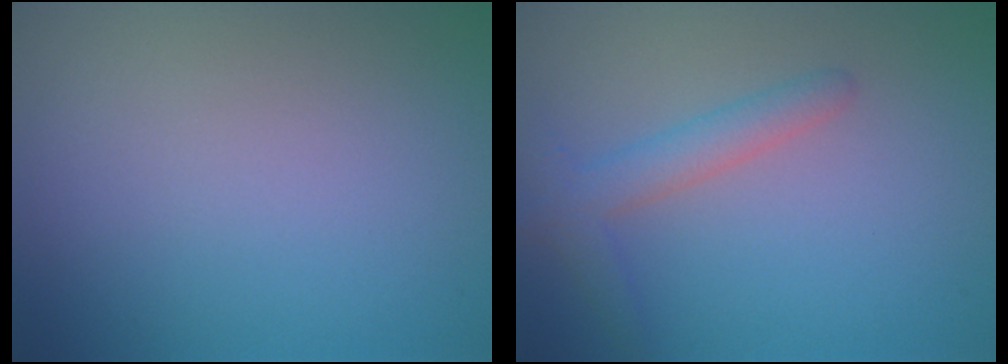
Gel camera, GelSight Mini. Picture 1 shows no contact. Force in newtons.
{"total": 2.1, "press": 2.1, "slide": 0.2}